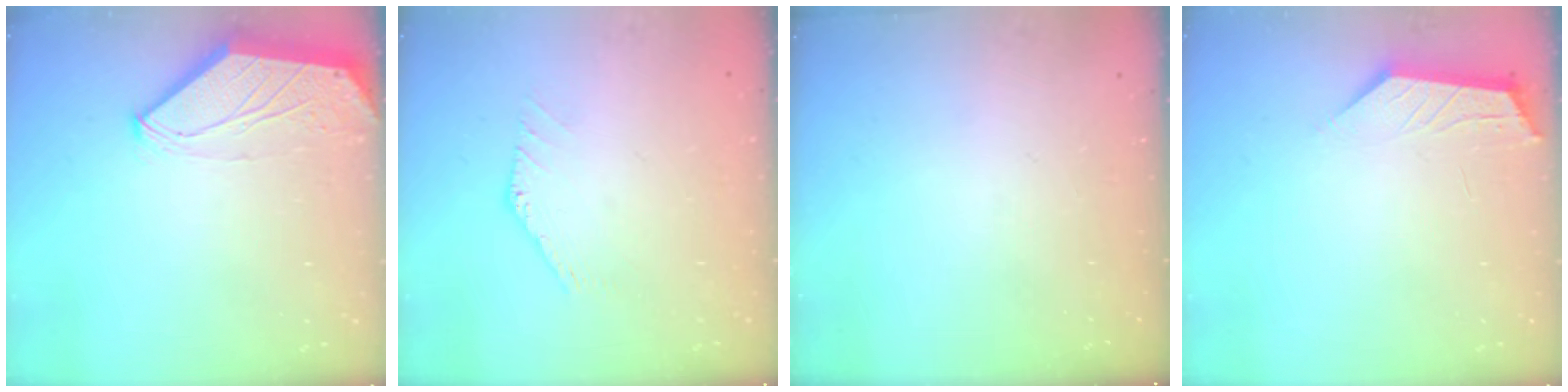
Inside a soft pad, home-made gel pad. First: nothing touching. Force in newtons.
{"total": 0.5, "press": 0.5, "slide": 0.2}
{"total": 0.0}
{"total": 2.1, "press": 2.1, "slide": 0.3}